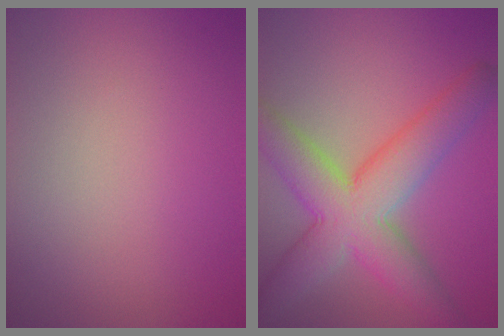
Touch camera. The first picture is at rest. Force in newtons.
{"total": 8.7, "press": 8.7, "slide": 0.5}